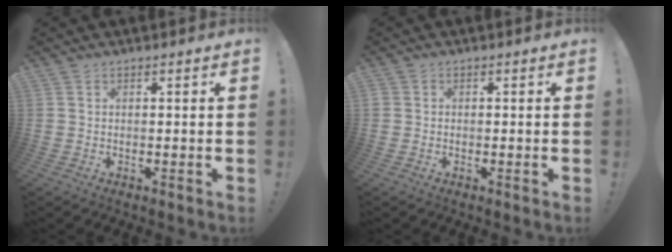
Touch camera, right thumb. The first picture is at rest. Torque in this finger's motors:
{"motor_torque": [0.21, 0.03, 0.00, -0.25, 0.00]}